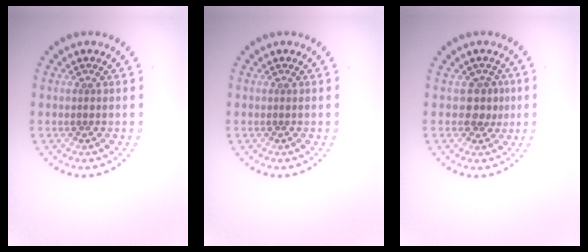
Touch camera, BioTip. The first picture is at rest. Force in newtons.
{"total": 0.0}
{"total": 1.9, "press": 1.5, "slide": 1.1}